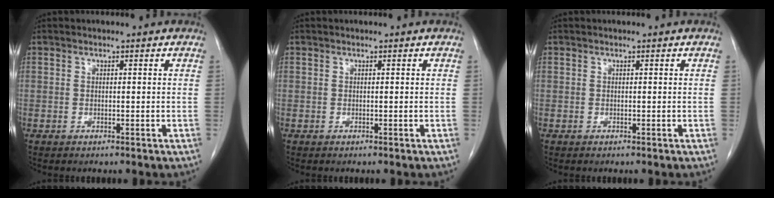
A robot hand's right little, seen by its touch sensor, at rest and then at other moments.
{"total": 0.0}
{"total": 0.0}